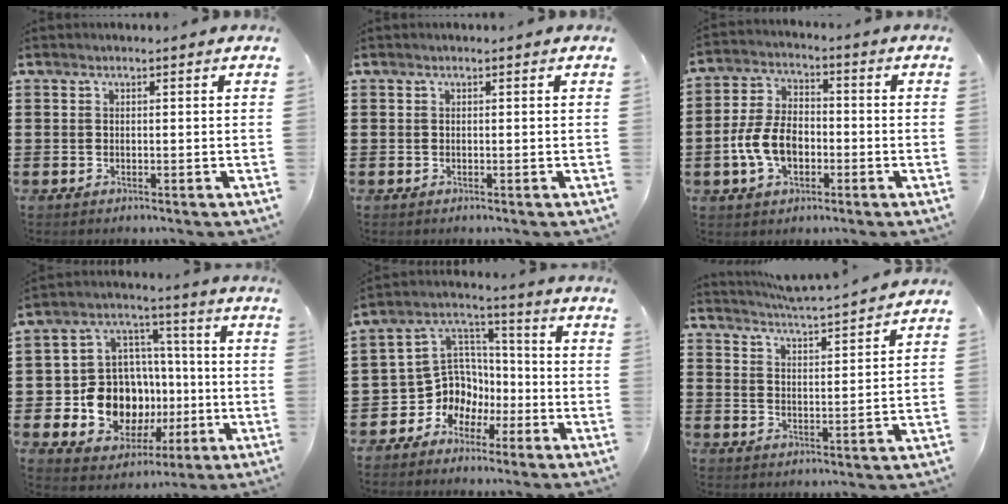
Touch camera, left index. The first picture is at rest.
{"total": 0.0}
{"total": 7.8, "force": [-2.4, 4.9, 5.6], "torque": [-0.140, 0.003, -0.053]}
{"total": 12.4, "force": [-2.6, 11.1, 4.8], "torque": [-0.127, 0.006, -0.040]}
{"total": 7.8, "force": [-2.9, 7.1, 1.2], "torque": [-0.060, -0.004, -0.056]}
{"total": 4.5, "force": [4.3, -0.8, 0.8], "torque": [-0.037, -0.034, 0.071]}